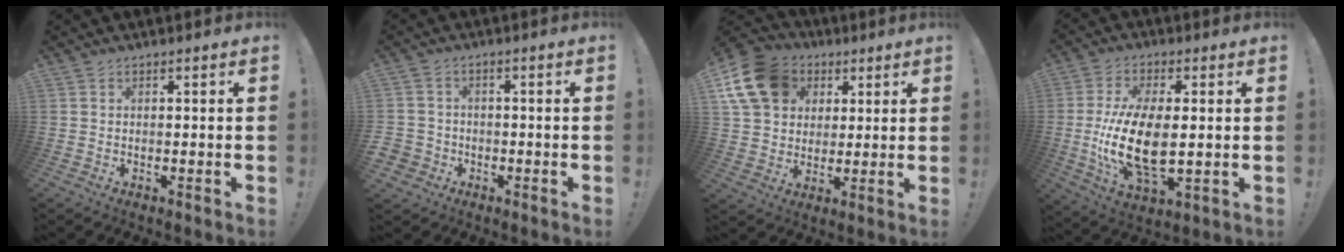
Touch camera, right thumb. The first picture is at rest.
{"total": 4.1, "force": [-1.7, 3.5, 1.3], "torque": [-0.040, 0.010, -0.031]}
{"total": 16.1, "force": [6.3, 12.7, 7.7], "torque": [-0.132, -0.016, 0.125]}
{"total": 17.2, "force": [-0.7, 8.3, 15.0], "torque": [-0.295, -0.017, -0.010]}